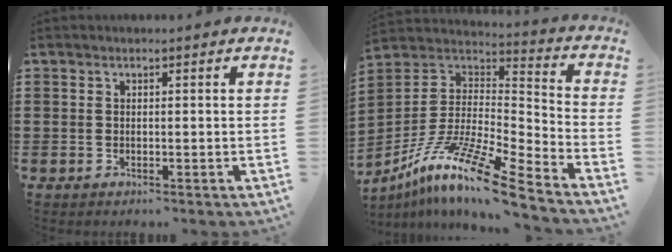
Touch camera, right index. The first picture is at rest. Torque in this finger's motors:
{"motor_torque": [1.14, 1.00, 0.43, 0.12]}